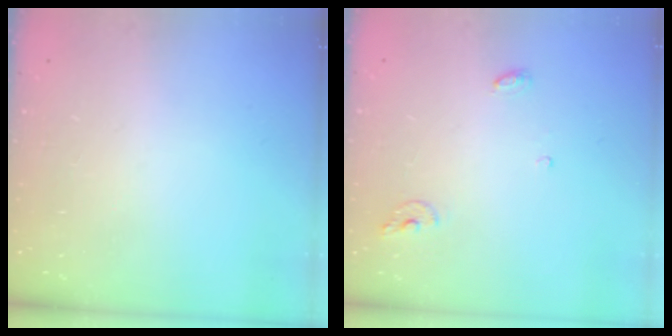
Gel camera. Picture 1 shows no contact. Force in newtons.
{"total": 5.0, "press": 5.0, "slide": 0.4}